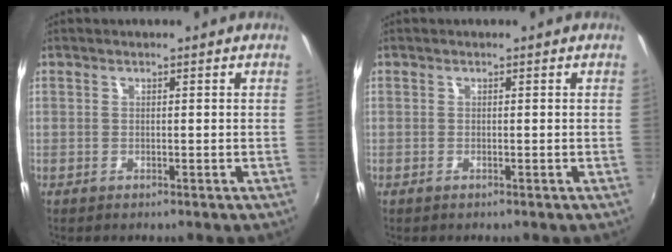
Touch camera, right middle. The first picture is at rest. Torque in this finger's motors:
{"motor_torque": [0.09, 0.01, 0.11, 0.00]}